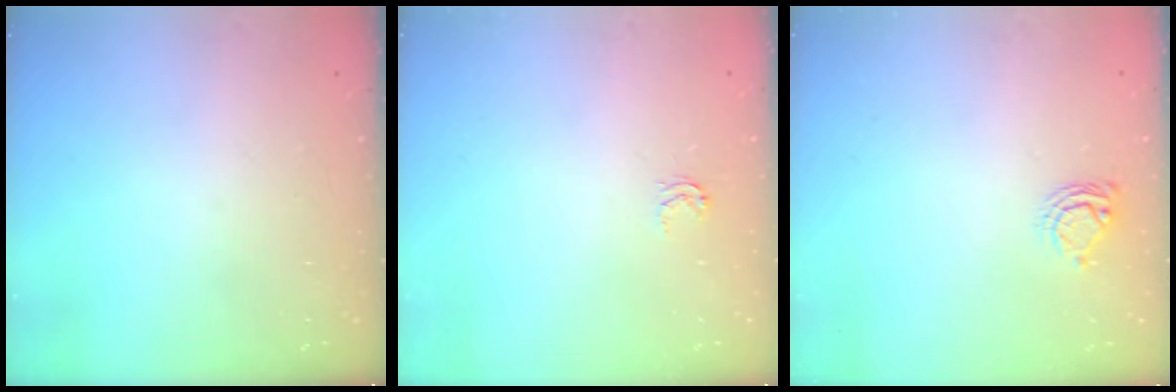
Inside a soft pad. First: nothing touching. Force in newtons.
{"total": 2.7, "press": 2.7, "slide": 0.4}
{"total": 5.1, "press": 5.1, "slide": 0.5}